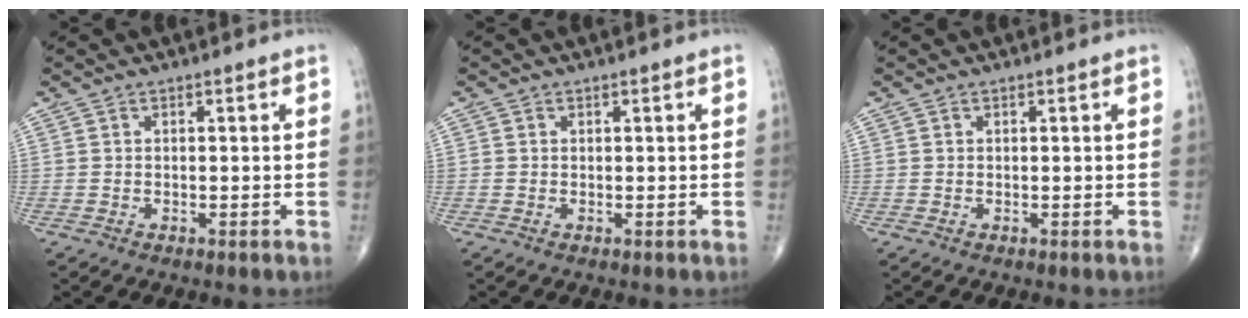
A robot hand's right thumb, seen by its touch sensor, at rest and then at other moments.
{"total": 0.0}
{"total": 0.0}